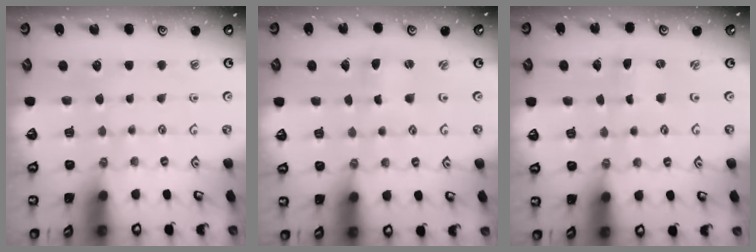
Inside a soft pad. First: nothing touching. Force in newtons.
{"total": 0.6, "press": 0.6, "slide": 0.2}
{"total": 0.0}